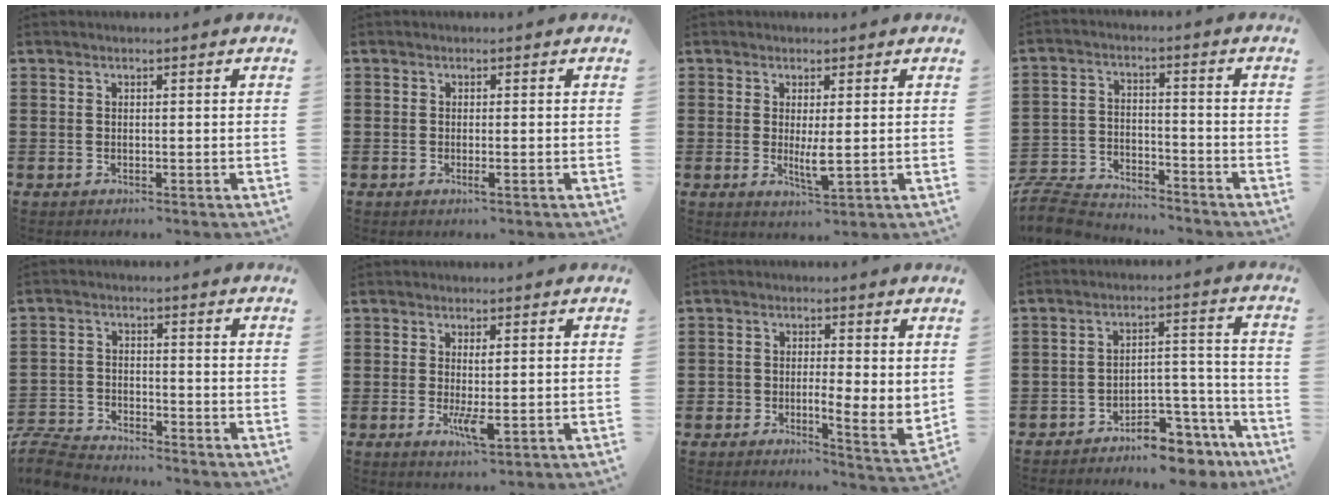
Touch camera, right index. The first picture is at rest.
{"total": 1.1, "force": [-0.3, -0.1, 1.0], "torque": [-0.019, -0.005, -0.004]}
{"total": 3.4, "force": [-0.1, 0.5, 3.4], "torque": [-0.069, -0.007, -0.003]}
{"total": 7.2, "force": [-7.1, 1.1, 1.1], "torque": [-0.036, 0.010, -0.144]}
{"total": 5.0, "force": [-4.9, 0.6, 0.6], "torque": [-0.031, 0.000, -0.105]}
{"total": 3.8, "force": [-0.6, 0.9, 3.6], "torque": [-0.076, -0.007, -0.014]}
{"total": 3.4, "force": [0.1, 2.3, 2.6], "torque": [-0.051, -0.009, -0.002]}
{"total": 6.7, "force": [-6.3, 1.5, 1.8], "torque": [-0.024, 0.024, -0.119]}